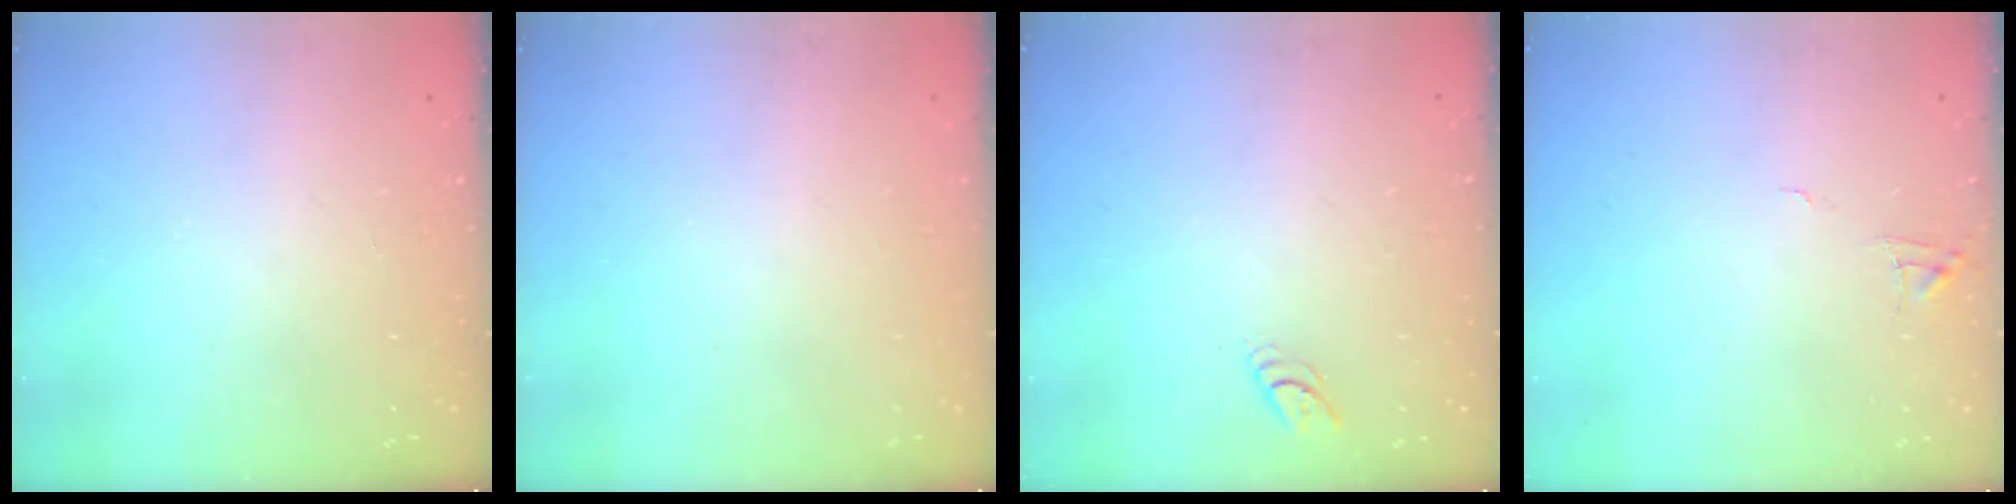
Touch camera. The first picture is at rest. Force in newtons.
{"total": 0.0}
{"total": 3.8, "press": 3.8, "slide": 0.1}
{"total": 4.9, "press": 4.9, "slide": 0.5}